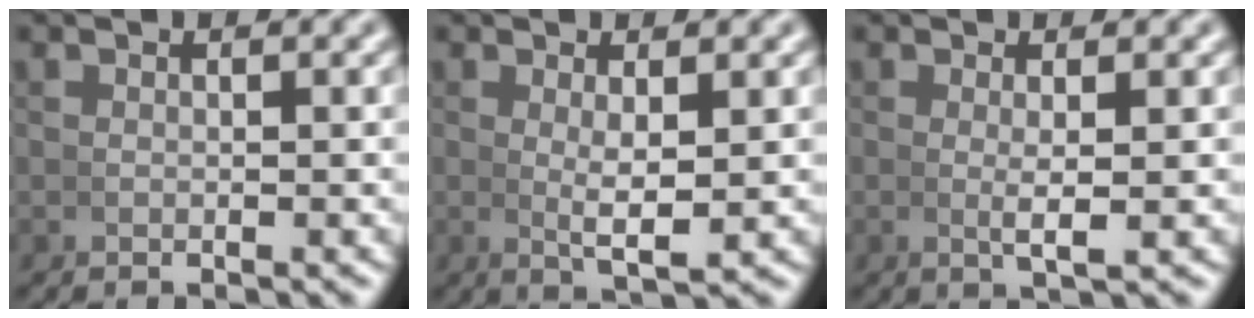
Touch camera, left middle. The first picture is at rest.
{"total": 2.9, "force": [0.3, 0.6, 2.8], "torque": [-0.049, -0.011, 0.010]}
{"total": 1.8, "force": [0.1, 0.1, 1.8], "torque": [-0.035, -0.005, 0.004]}